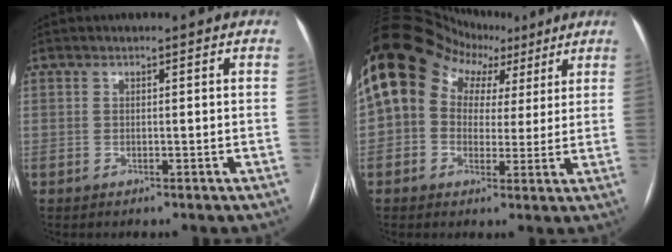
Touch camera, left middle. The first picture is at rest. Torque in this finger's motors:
{"motor_torque": [1.24, -0.91, 1.05, 0.21]}